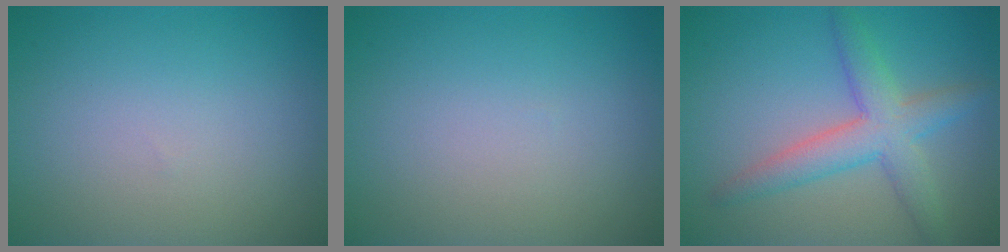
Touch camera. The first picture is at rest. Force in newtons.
{"total": 0.0}
{"total": 4.6, "press": 4.6, "slide": 0.1}